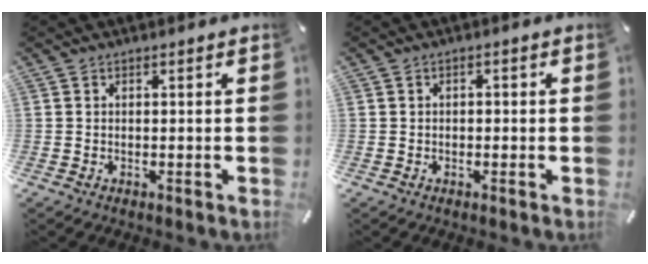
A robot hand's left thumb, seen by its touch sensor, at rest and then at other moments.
{"total": 0.9, "force": [-0.3, 0.7, 0.4], "torque": [-0.009, 0.004, -0.008]}